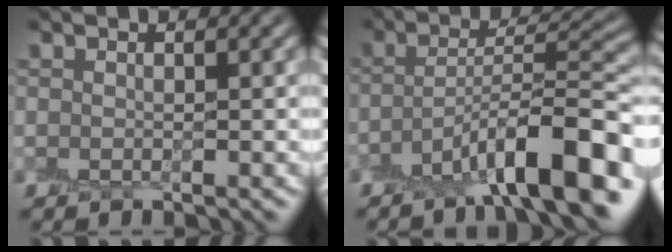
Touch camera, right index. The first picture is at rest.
{"total": 10.0, "force": [-5.3, 2.3, 8.2], "torque": [-0.119, 0.018, -0.091]}